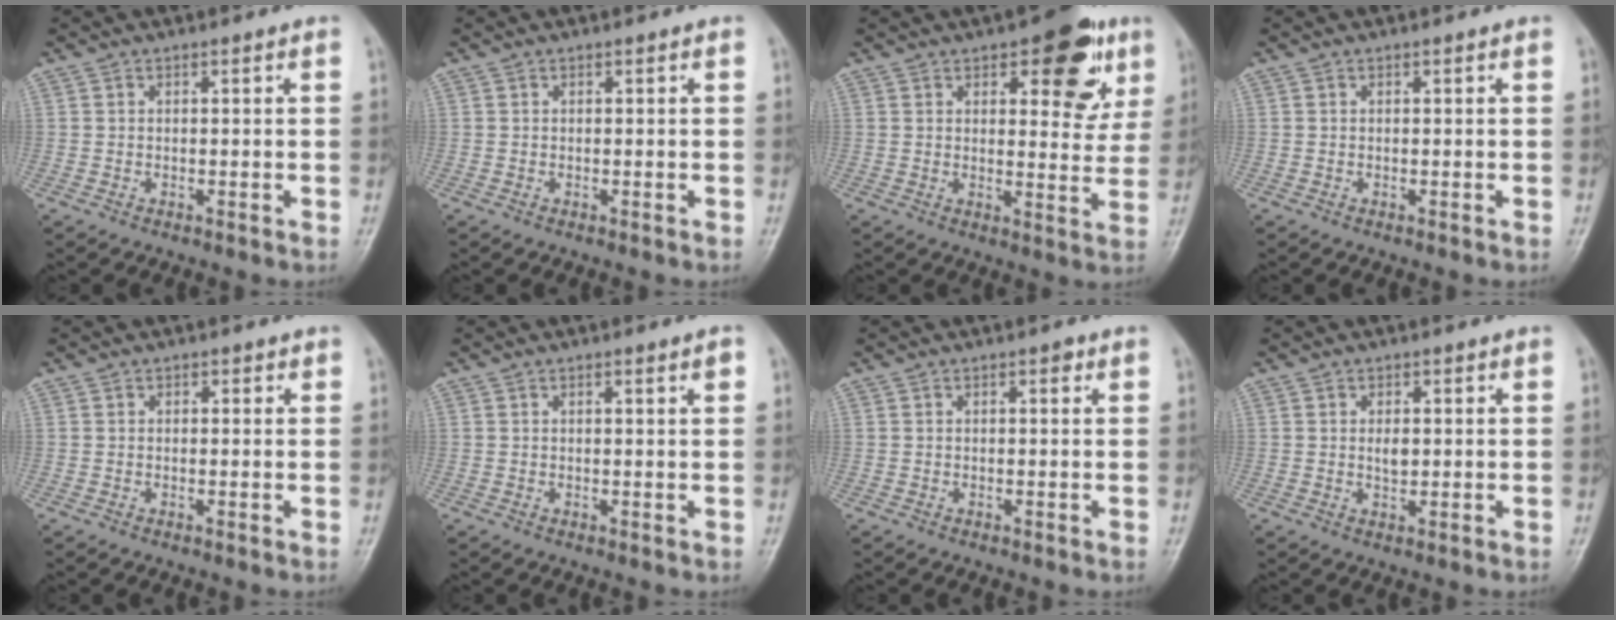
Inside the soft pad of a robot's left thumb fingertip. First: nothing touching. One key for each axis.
{"total": 0.0}
{"total": 12.6, "fx": 6.1, "fy": 5.6, "fz": 9.6, "tx": -0.077, "ty": -0.021, "tz": 0.071}
{"total": 0.0}
{"total": 0.9, "fx": 0.4, "fy": 0.7, "fz": 0.4, "tx": 0.006, "ty": 0.000, "tz": 0.002}
{"total": 1.6, "fx": 0.7, "fy": 0.2, "fz": 1.4, "tx": -0.022, "ty": -0.002, "tz": 0.011}
{"total": 1.0, "fx": 0.5, "fy": 0.5, "fz": 0.7, "tx": -0.007, "ty": 0.001, "tz": 0.004}
{"total": 2.2, "fx": 0.4, "fy": 1.4, "fz": 1.7, "tx": -0.024, "ty": -0.003, "tz": 0.007}